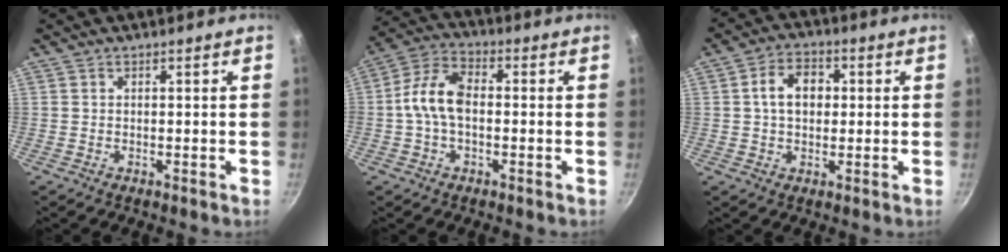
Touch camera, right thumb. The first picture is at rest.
{"total": 9.3, "force": [-0.6, 5.6, 7.4], "torque": [-0.134, 0.034, -0.026]}
{"total": 7.4, "force": [0.9, 5.4, 5.0], "torque": [-0.063, 0.013, 0.006]}